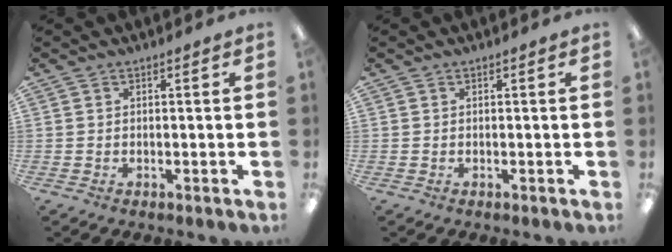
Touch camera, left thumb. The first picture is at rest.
{"total": 0.0}